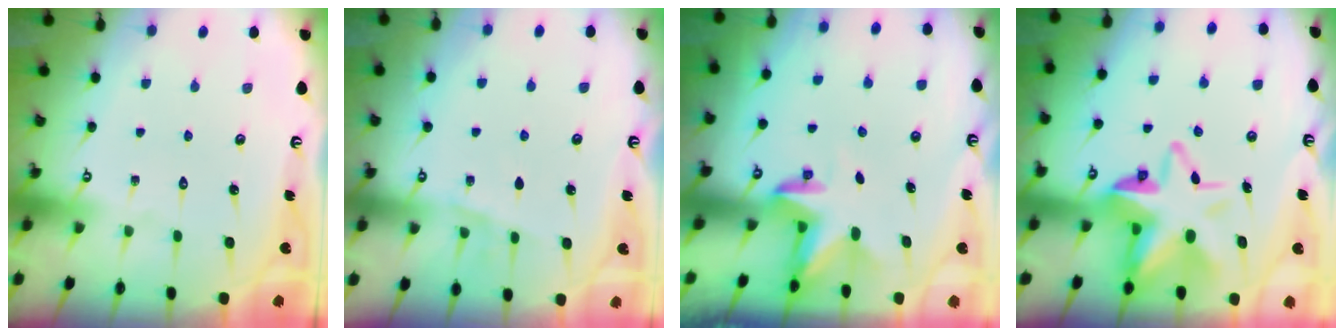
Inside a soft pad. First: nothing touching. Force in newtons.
{"total": 5.4, "press": 5.3, "slide": 1.4}
{"total": 3.3, "press": 3.3, "slide": 0.1}
{"total": 12.7, "press": 12.6, "slide": 1.9}